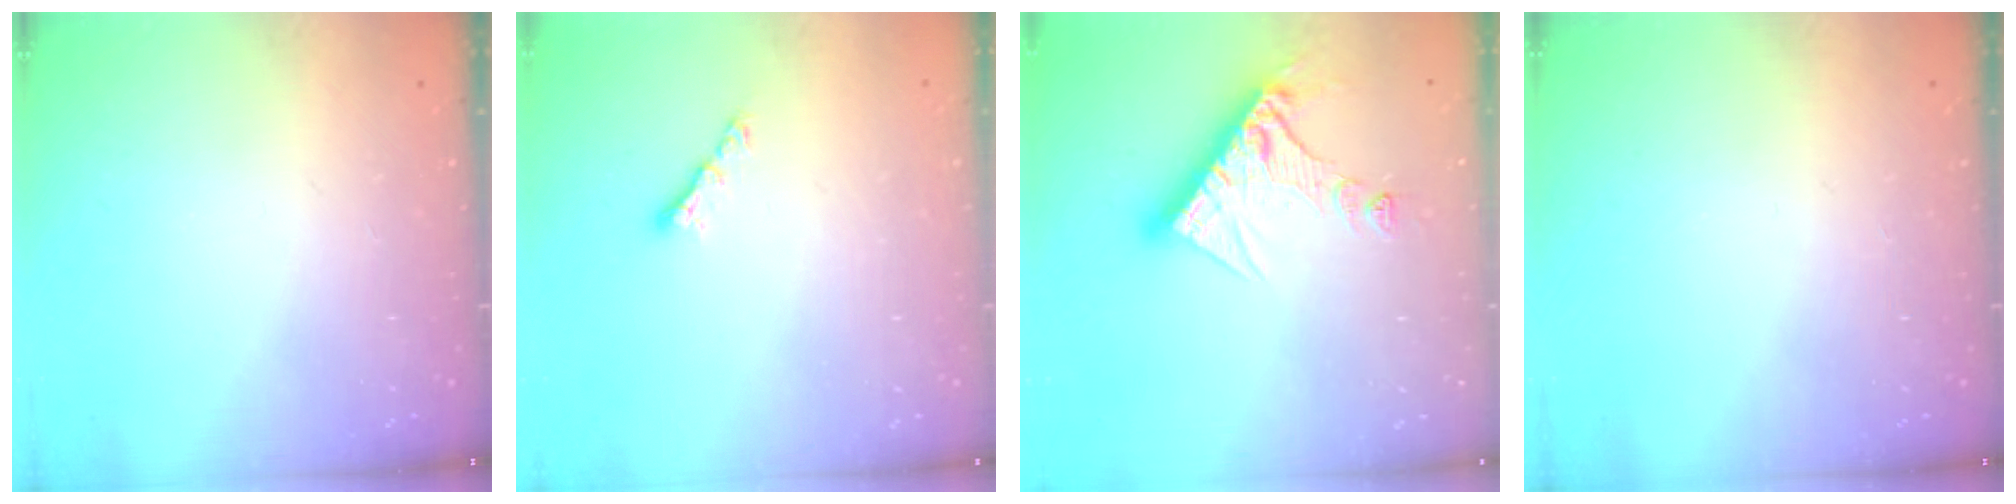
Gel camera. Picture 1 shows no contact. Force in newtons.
{"total": 4.1, "press": 4.1, "slide": 0.5}
{"total": 13.4, "press": 13.4, "slide": 1.3}
{"total": 0.0}